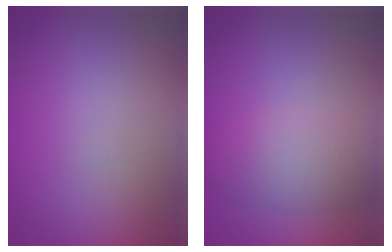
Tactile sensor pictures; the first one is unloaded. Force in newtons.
{"total": 4.5, "press": 4.5, "slide": 0.2}